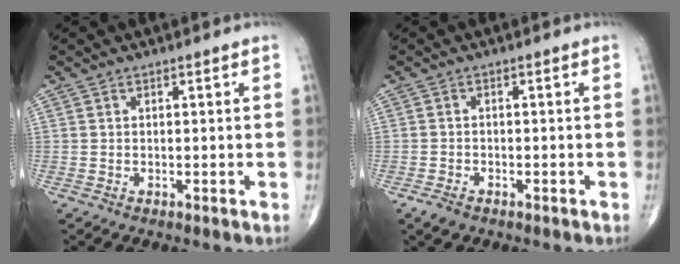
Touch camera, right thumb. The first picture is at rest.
{"total": 2.3, "force": [-1.5, 1.3, 1.1], "torque": [-0.024, 0.001, -0.024]}